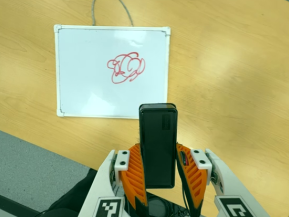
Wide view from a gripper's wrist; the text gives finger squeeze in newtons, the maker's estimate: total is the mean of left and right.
{"total": 4.5, "left": 3.5, "right": 5.5}